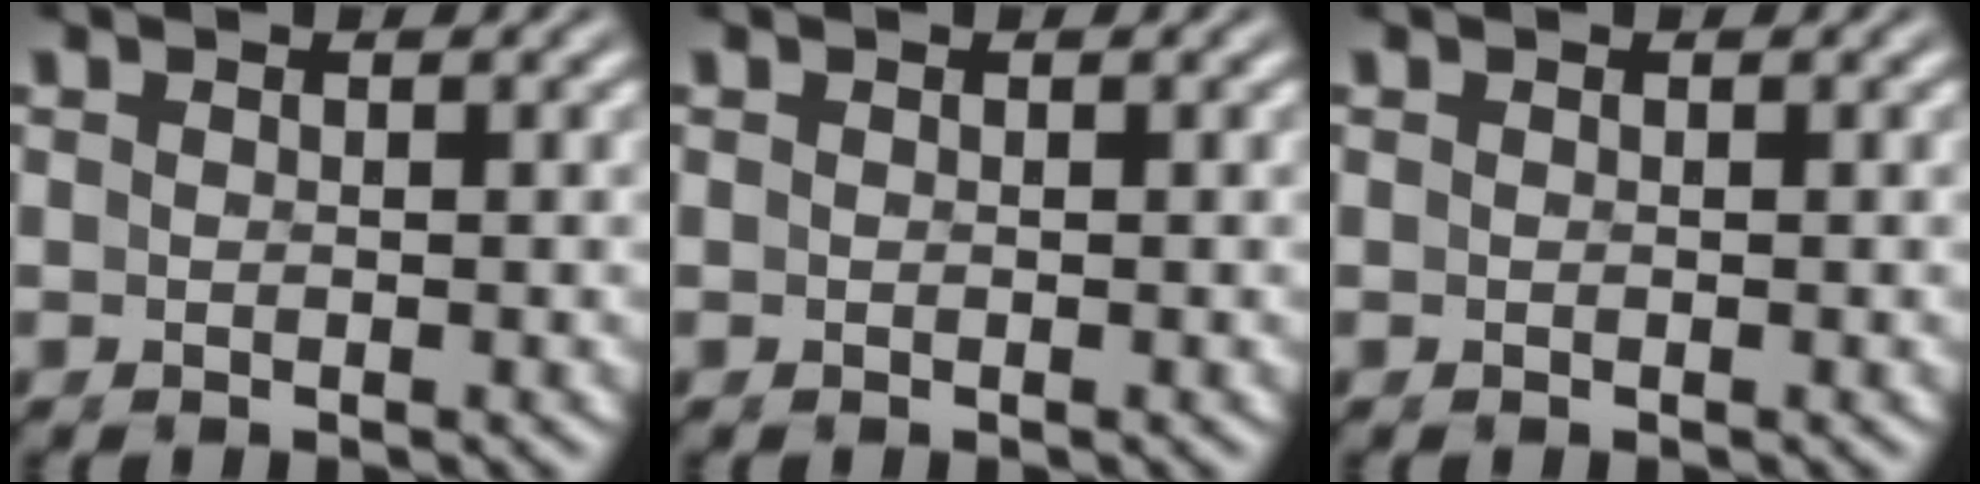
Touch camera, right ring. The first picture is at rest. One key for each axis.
{"total": 0.0}
{"total": 0.0}